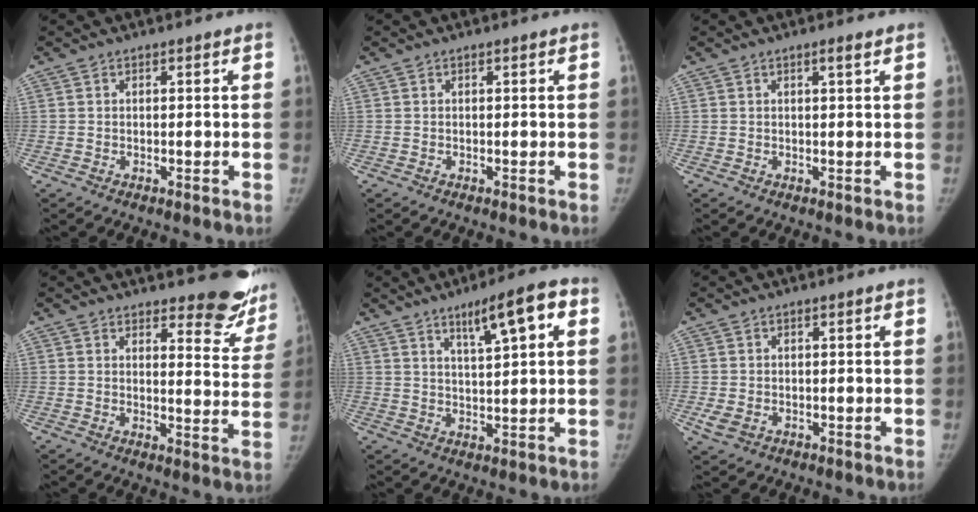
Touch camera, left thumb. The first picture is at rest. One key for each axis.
{"total": 0.0}
{"total": 1.3, "fx": 0.7, "fy": 0.0, "fz": 1.0, "tx": -0.016, "ty": -0.003, "tz": 0.013}
{"total": 12.0, "fx": 10.3, "fy": 4.1, "fz": 4.6, "tx": -0.007, "ty": -0.083, "tz": 0.106}
{"total": 9.1, "fx": 4.1, "fy": 1.8, "fz": 7.9, "tx": -0.117, "ty": -0.004, "tz": 0.064}
{"total": 2.7, "fx": -0.8, "fy": 2.0, "fz": 1.6, "tx": -0.033, "ty": 0.000, "tz": -0.010}